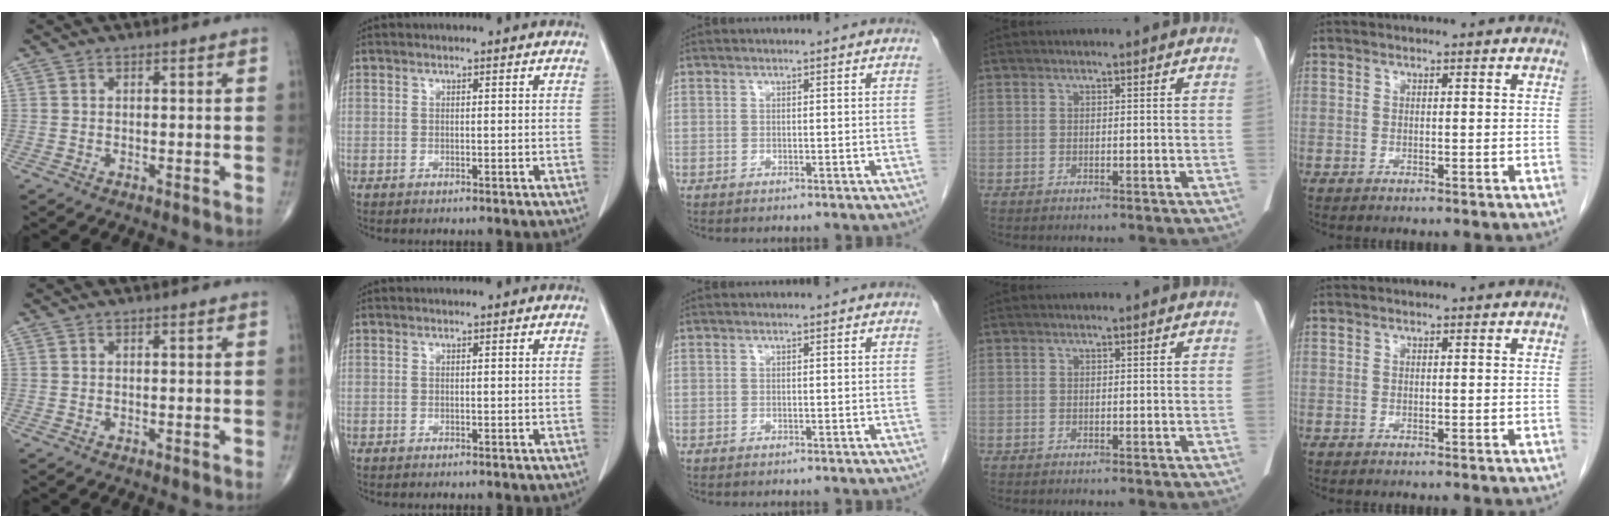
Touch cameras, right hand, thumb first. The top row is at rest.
{}